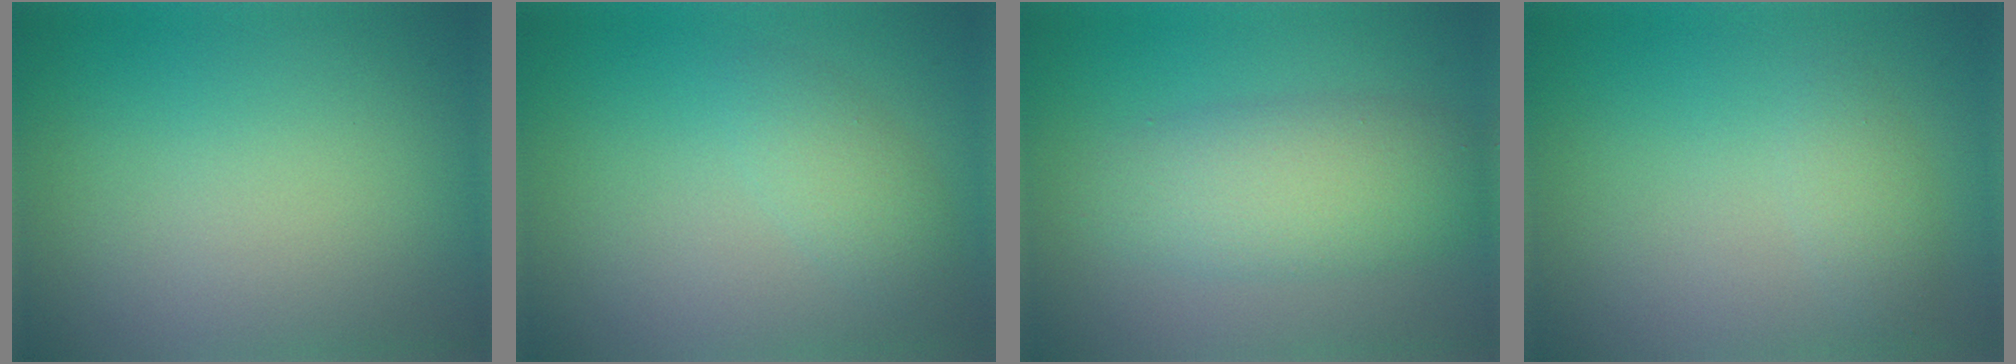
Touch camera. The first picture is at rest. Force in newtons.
{"total": 2.0, "press": 2.0, "slide": 0.2}
{"total": 4.9, "press": 4.9, "slide": 0.0}
{"total": 1.5, "press": 1.5, "slide": 0.1}